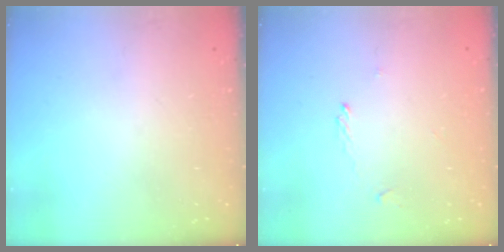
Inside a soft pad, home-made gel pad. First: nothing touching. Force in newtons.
{"total": 1.4, "press": 1.3, "slide": 0.2}